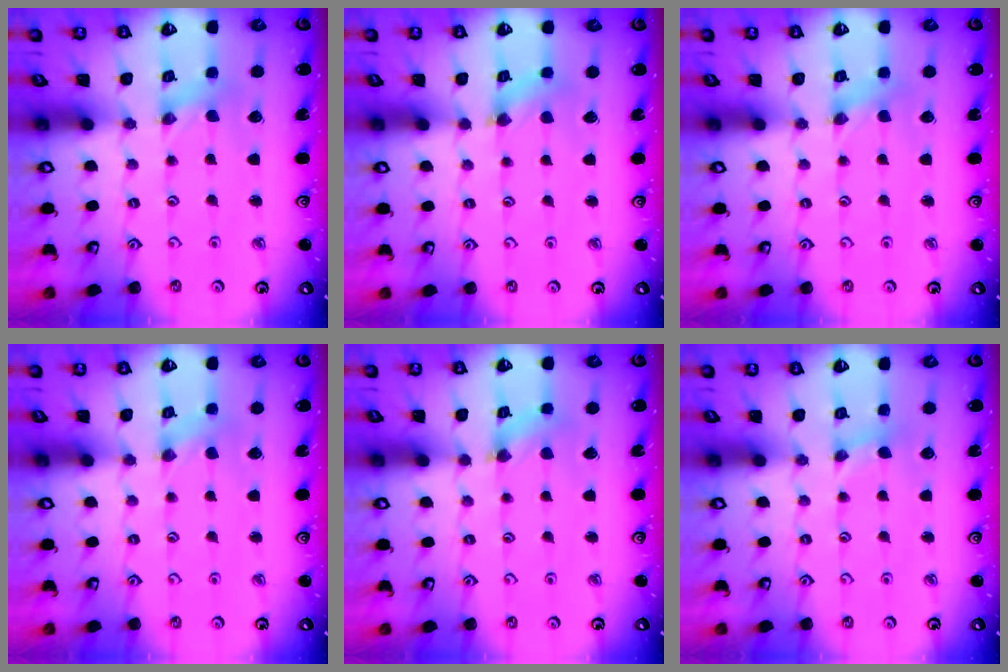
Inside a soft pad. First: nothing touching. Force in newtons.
{"total": 2.8, "press": 2.8, "slide": 0.3}
{"total": 0.0}
{"total": 0.5, "press": 0.5, "slide": 0.1}
{"total": 2.8, "press": 2.8, "slide": 0.3}
{"total": 1.6, "press": 1.6, "slide": 0.4}